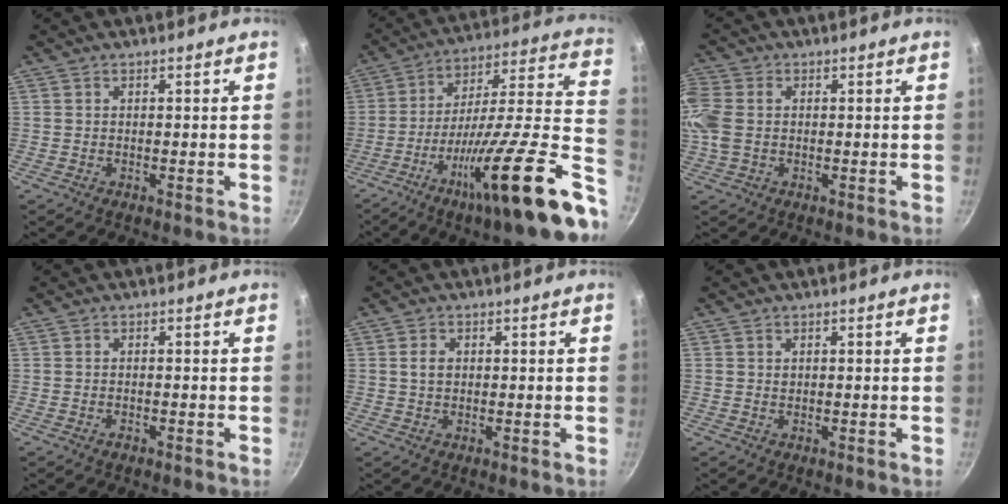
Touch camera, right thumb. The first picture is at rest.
{"total": 28.6, "force": [-11.8, 4.9, 25.6], "torque": [-0.338, 0.046, -0.193]}
{"total": 6.8, "force": [0.2, 5.0, 4.7], "torque": [-0.108, 0.006, -0.002]}
{"total": 0.9, "force": [-0.6, 0.4, 0.5], "torque": [-0.014, 0.004, -0.011]}
{"total": 2.3, "force": [0.3, 1.7, 1.5], "torque": [-0.022, 0.004, 0.005]}
{"total": 0.5, "force": [0.2, 0.5, 0.2], "torque": [0.000, 0.001, 0.003]}